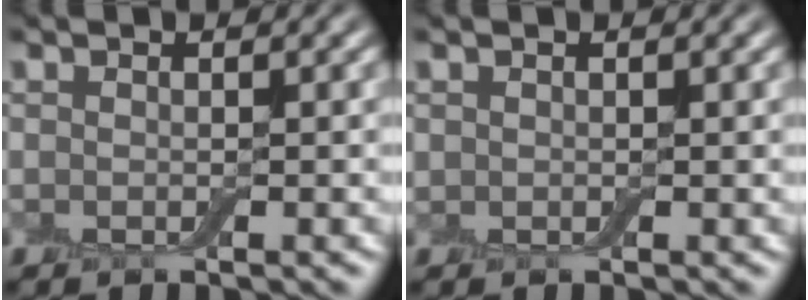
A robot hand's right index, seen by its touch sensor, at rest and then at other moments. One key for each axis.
{"total": 0.6, "fx": 0.3, "fy": 0.5, "fz": 0.0, "tx": 0.003, "ty": 0.001, "tz": 0.006}